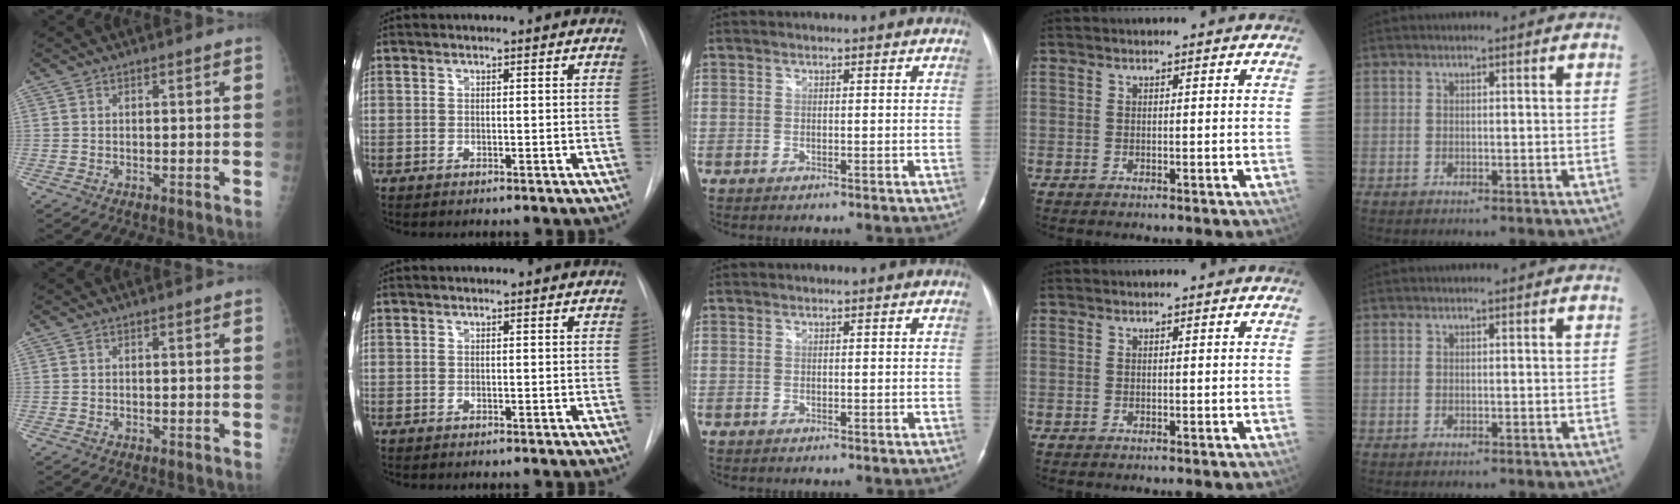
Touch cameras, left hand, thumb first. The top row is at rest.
{}